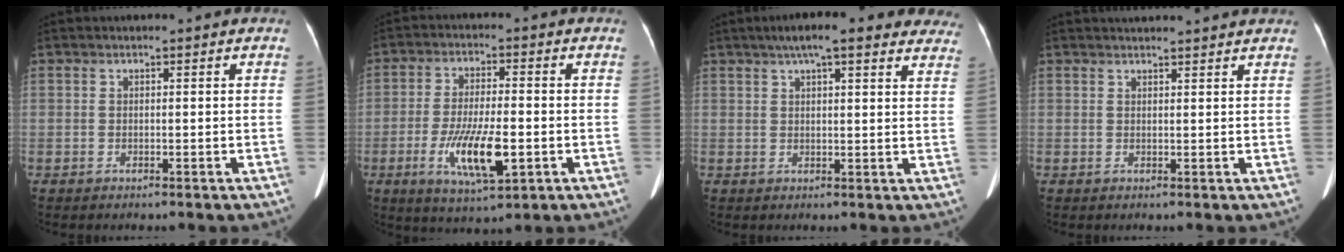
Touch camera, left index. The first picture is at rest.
{"total": 10.1, "force": [-3.1, 2.3, 9.3], "torque": [-0.182, -0.018, -0.049]}
{"total": 16.0, "force": [12.9, 3.5, 8.7], "torque": [-0.112, 0.038, 0.156]}
{"total": 6.7, "force": [6.5, 0.2, 1.8], "torque": [-0.023, 0.029, 0.070]}